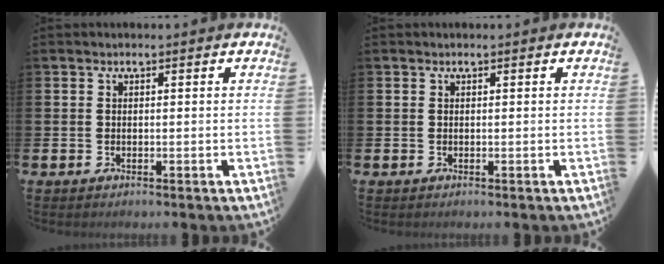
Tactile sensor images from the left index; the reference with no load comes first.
{"total": 0.0}